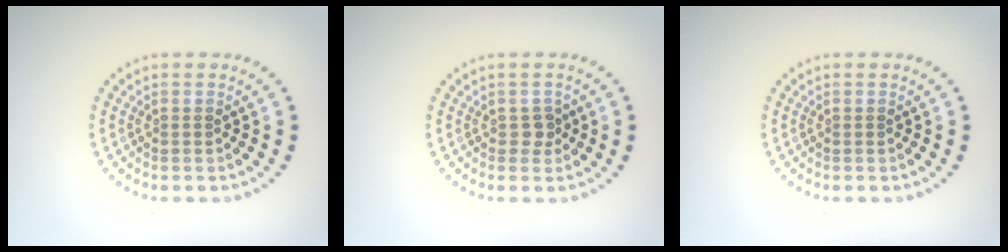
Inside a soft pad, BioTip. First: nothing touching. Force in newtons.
{"total": 1.1, "press": 1.0, "slide": 0.5}
{"total": 0.0}